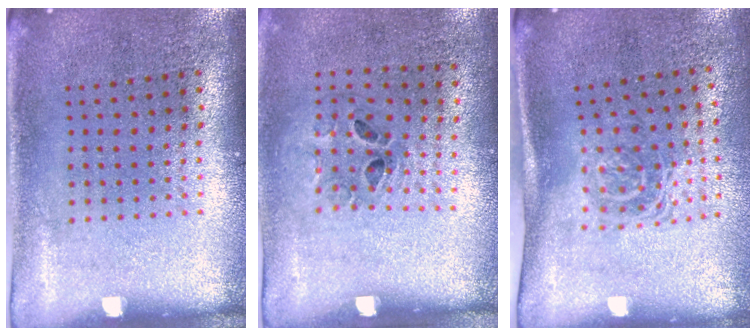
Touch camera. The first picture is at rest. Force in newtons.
{"total": 1.3, "press": 0.7, "slide": 1.1}
{"total": 1.7, "press": 1.1, "slide": 1.3}